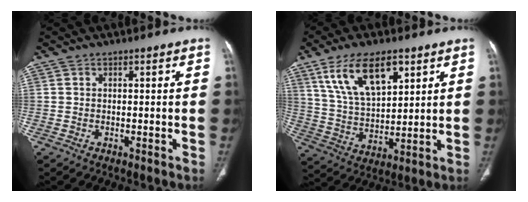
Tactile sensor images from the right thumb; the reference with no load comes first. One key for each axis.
{"total": 14.4, "fx": 7.5, "fy": 6.7, "fz": 10.3, "tx": -0.169, "ty": -0.023, "tz": 0.152}